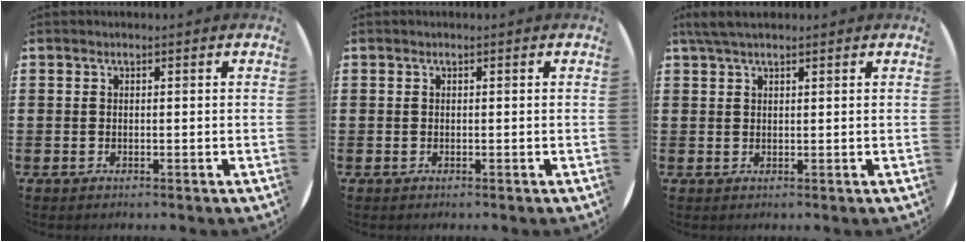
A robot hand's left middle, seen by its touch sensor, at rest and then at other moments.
{"total": 0.0}
{"total": 2.5, "force": [2.0, 0.5, 1.4], "torque": [-0.031, 0.004, 0.036]}